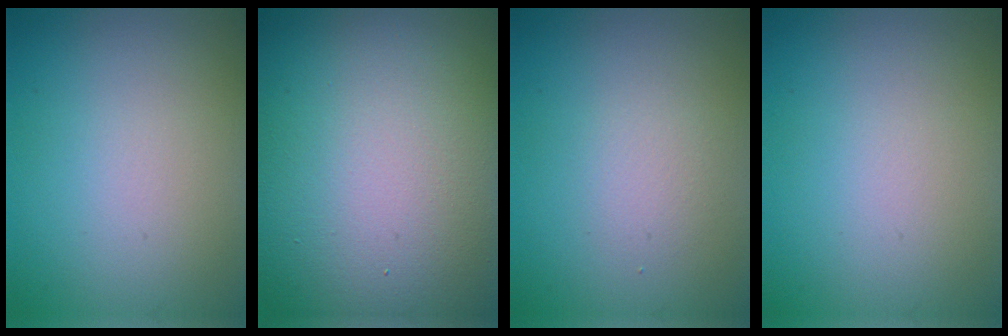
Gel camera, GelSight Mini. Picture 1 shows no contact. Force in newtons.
{"total": 25.4, "press": 25.3, "slide": 1.9}
{"total": 1.3, "press": 1.3, "slide": 0.1}
{"total": 0.0}